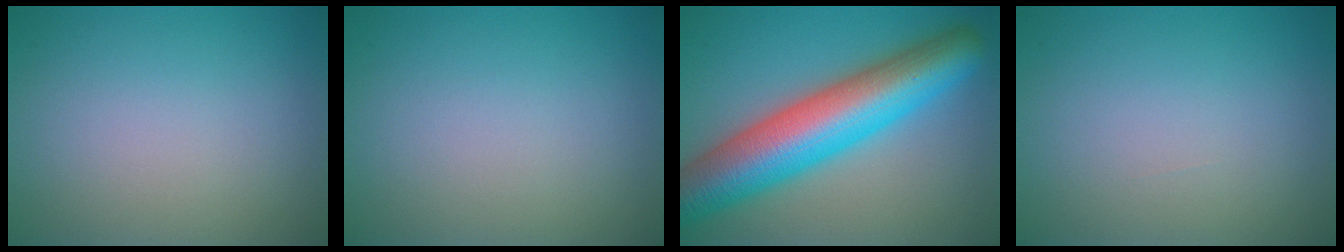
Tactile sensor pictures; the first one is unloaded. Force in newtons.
{"total": 0.0}
{"total": 11.8, "press": 11.8, "slide": 0.3}
{"total": 0.0}